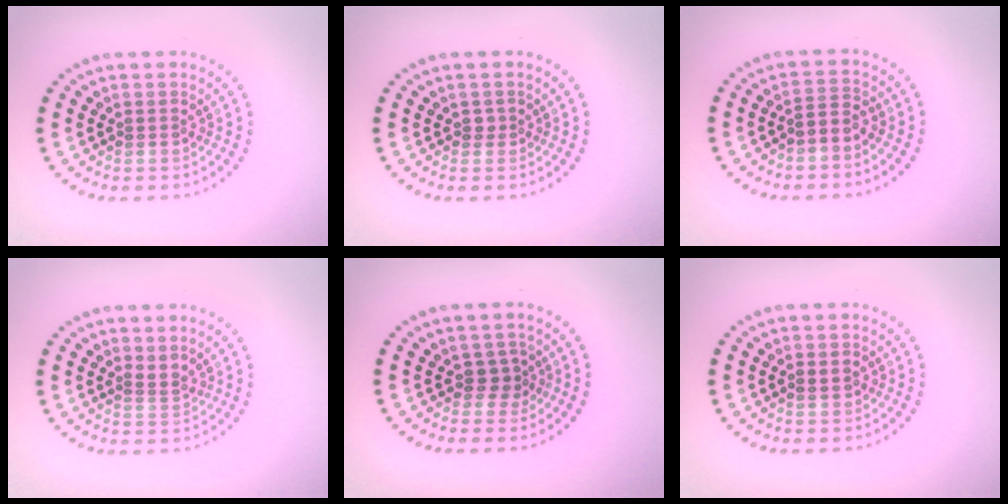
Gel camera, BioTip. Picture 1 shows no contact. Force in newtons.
{"total": 0.7, "press": 0.4, "slide": 0.6}
{"total": 1.8, "press": 1.3, "slide": 1.2}
{"total": 1.2, "press": 0.5, "slide": 1.0}
{"total": 1.6, "press": 1.2, "slide": 1.0}
{"total": 0.9, "press": 0.9, "slide": 0.3}